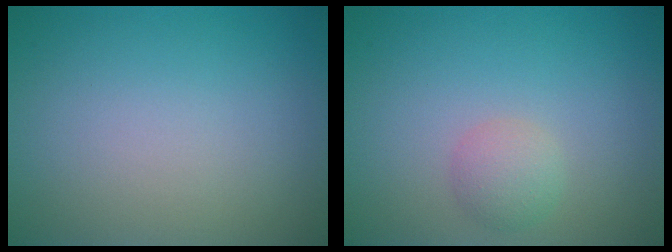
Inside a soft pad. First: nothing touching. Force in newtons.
{"total": 1.9, "press": 1.9, "slide": 0.1}